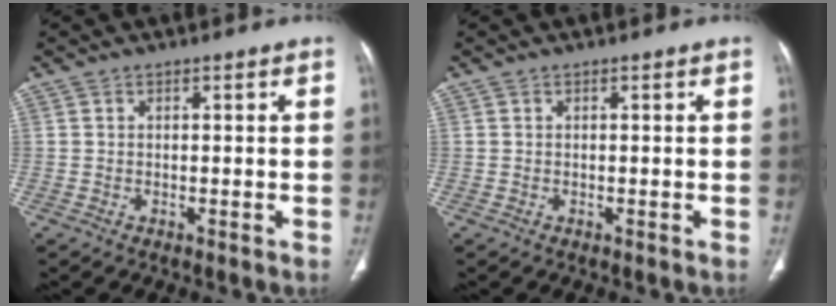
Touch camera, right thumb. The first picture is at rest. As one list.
[{"total": 0.0}]